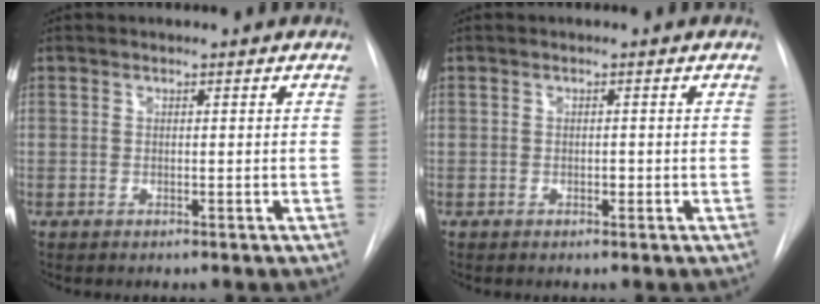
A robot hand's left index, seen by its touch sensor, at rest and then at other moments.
{"total": 0.6, "force": [-0.2, 0.4, 0.4], "torque": [-0.006, 0.001, -0.004]}